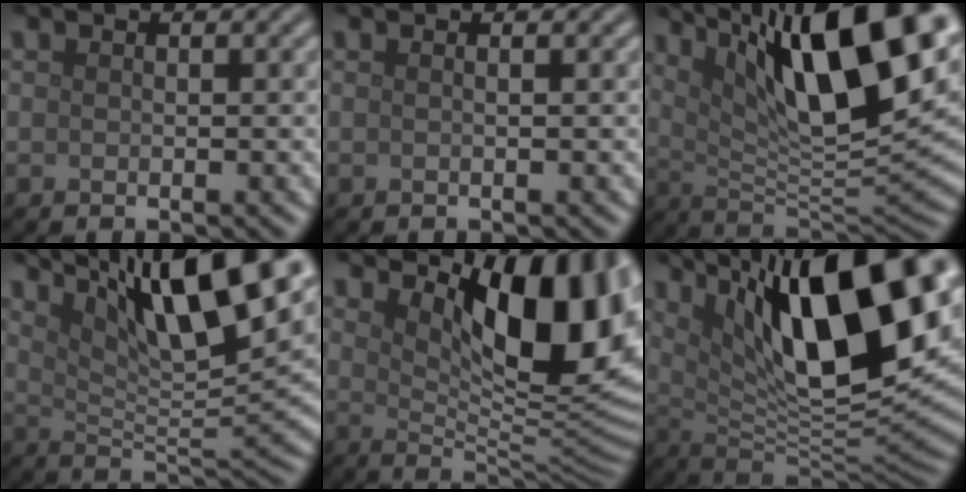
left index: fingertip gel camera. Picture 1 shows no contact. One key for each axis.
{"total": 0.9, "fx": 0.1, "fy": 0.4, "fz": 0.8, "tx": -0.008, "ty": -0.001, "tz": -0.008}
{"total": 16.6, "fx": 7.6, "fy": 5.4, "fz": 13.7, "tx": -0.211, "ty": 0.008, "tz": 0.129}
{"total": 13.9, "fx": 7.6, "fy": 3.8, "fz": 11.0, "tx": -0.168, "ty": 0.014, "tz": 0.125}
{"total": 12.0, "fx": 4.6, "fy": 4.9, "fz": 10.0, "tx": -0.128, "ty": -0.010, "tz": 0.075}
{"total": 17.8, "fx": 7.3, "fy": 6.5, "fz": 14.9, "tx": -0.232, "ty": 0.010, "tz": 0.126}